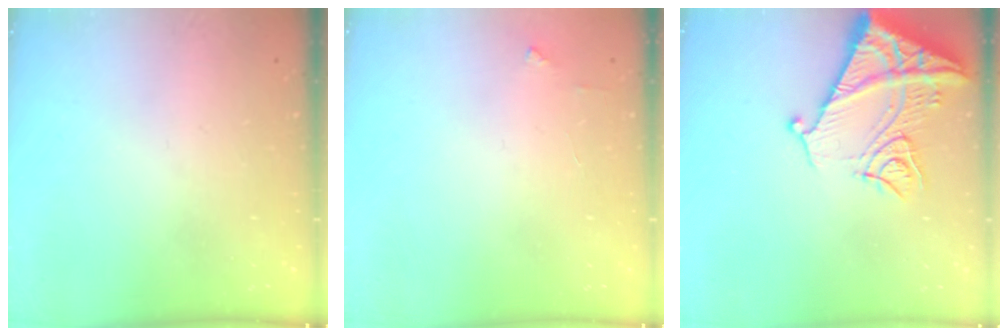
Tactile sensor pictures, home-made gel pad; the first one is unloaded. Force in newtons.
{"total": 2.6, "press": 2.6, "slide": 0.2}
{"total": 15.1, "press": 15.1, "slide": 1.5}